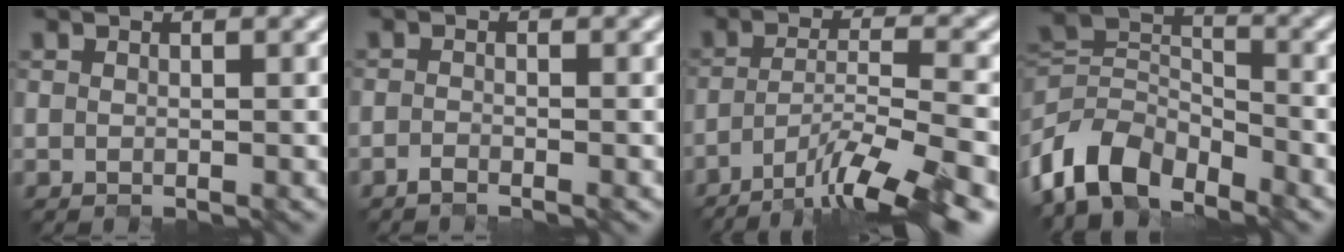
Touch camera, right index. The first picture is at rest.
{"total": 0.9, "force": [-0.9, 0.1, 0.3], "torque": [-0.007, -0.002, -0.018]}
{"total": 9.7, "force": [-6.4, 1.8, 7.0], "torque": [-0.104, -0.001, -0.110]}
{"total": 7.3, "force": [-5.0, 3.9, 3.5], "torque": [-0.065, -0.002, -0.109]}